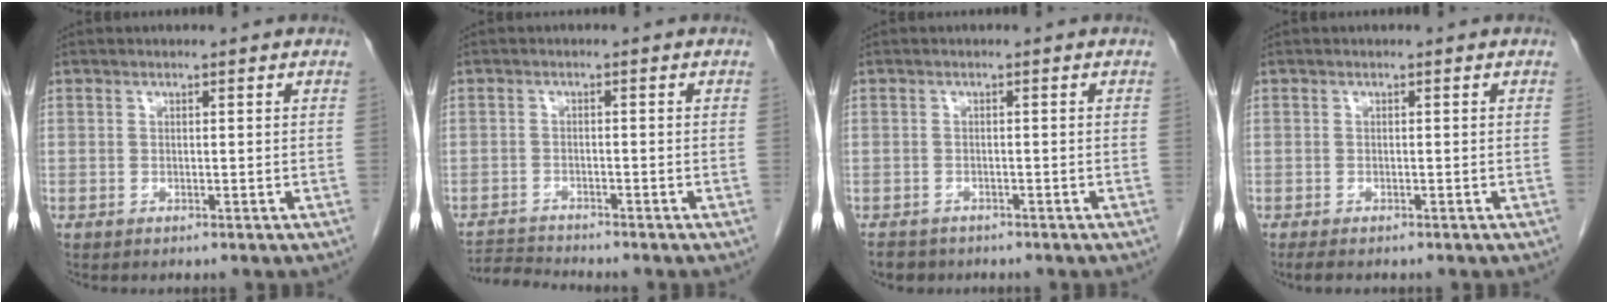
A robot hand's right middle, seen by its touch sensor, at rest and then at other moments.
{"total": 3.5, "force": [-3.3, -1.0, -0.7], "torque": [0.008, -0.017, -0.059]}
{"total": 3.1, "force": [-2.6, 1.7, 0.4], "torque": [-0.013, 0.000, -0.038]}
{"total": 2.3, "force": [-1.8, 0.6, 1.2], "torque": [-0.025, -0.007, -0.023]}